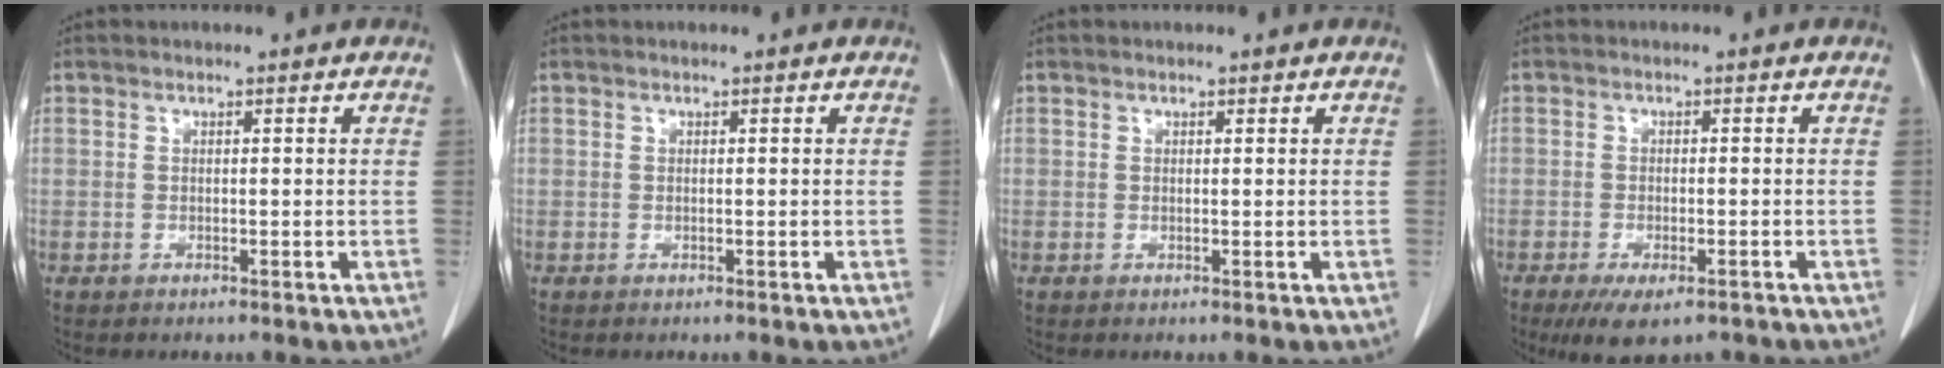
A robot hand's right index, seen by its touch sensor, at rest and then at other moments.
{"total": 0.0}
{"total": 0.0}
{"total": 7.0, "force": [-5.0, 2.5, 4.2], "torque": [-0.066, -0.011, -0.076]}